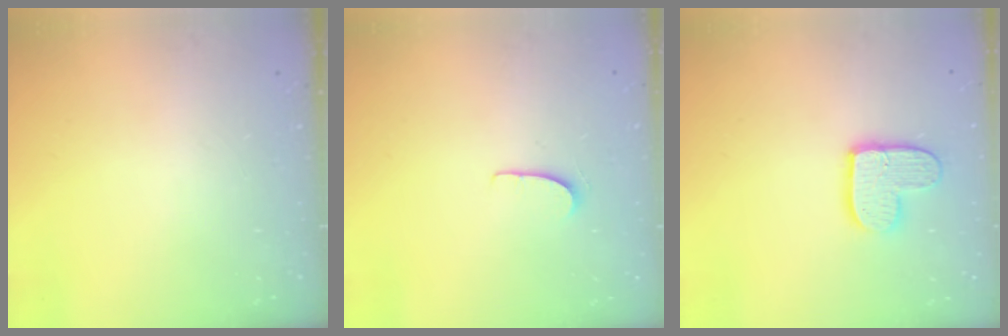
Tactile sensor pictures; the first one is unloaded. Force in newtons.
{"total": 5.1, "press": 5.1, "slide": 0.4}
{"total": 11.5, "press": 11.4, "slide": 1.0}